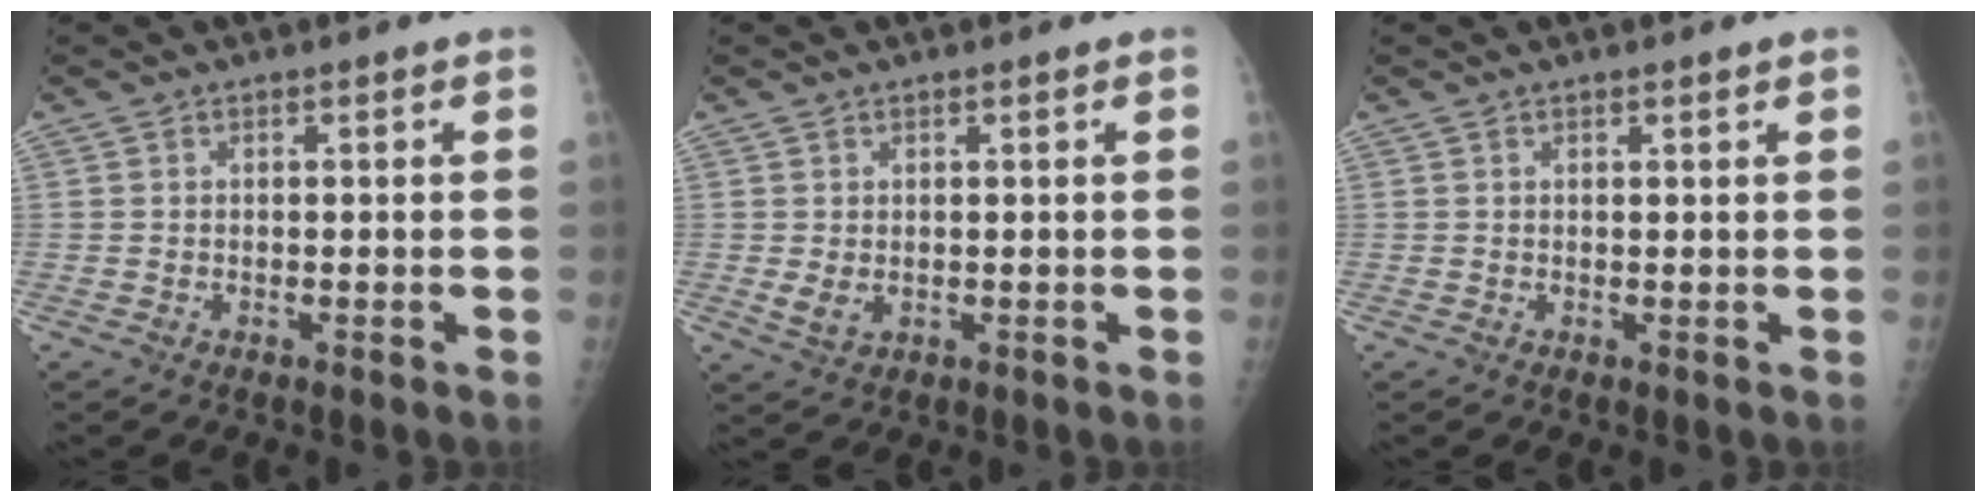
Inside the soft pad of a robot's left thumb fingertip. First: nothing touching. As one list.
[{"total": 2.7, "force": [0.3, 1.7, 2.1], "torque": [-0.034, -0.008, 0.013]}, {"total": 0.8, "force": [0.6, 0.1, 0.5], "torque": [-0.005, -0.002, 0.010]}]